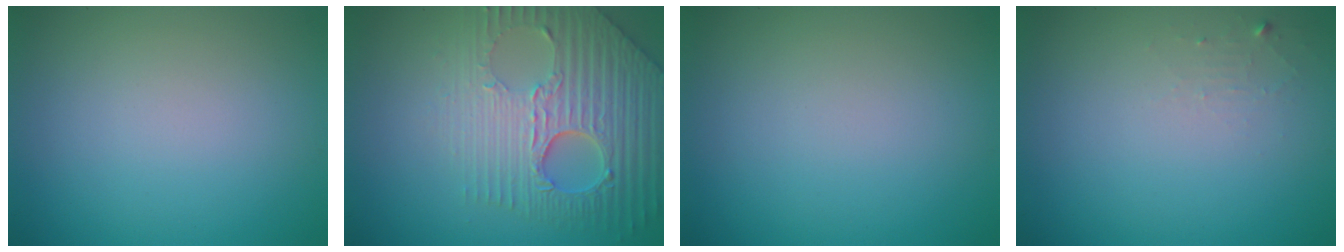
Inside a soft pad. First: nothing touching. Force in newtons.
{"total": 6.6, "press": 5.4, "slide": 3.8}
{"total": 0.0}
{"total": 1.0, "press": 1.0, "slide": 0.1}